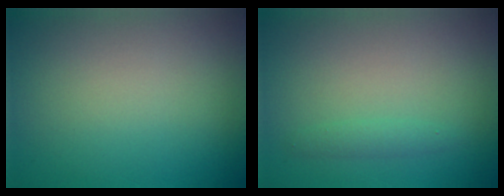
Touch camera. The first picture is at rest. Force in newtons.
{"total": 1.1, "press": 1.1, "slide": 0.1}